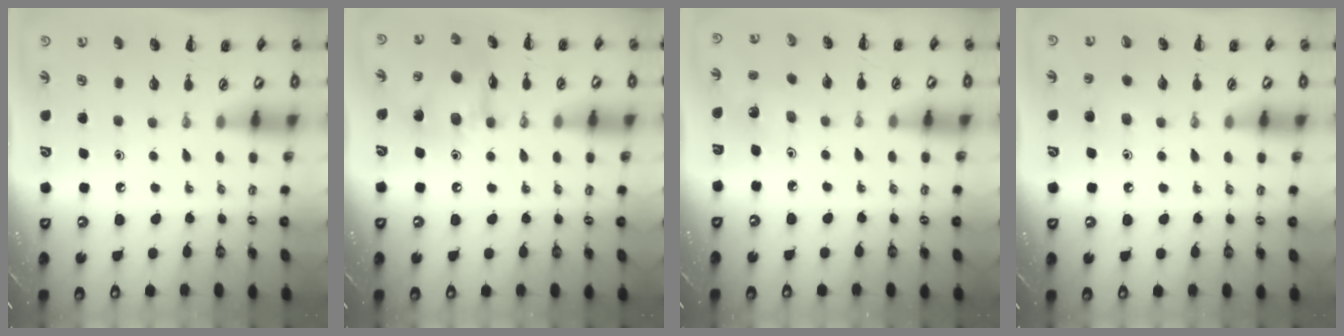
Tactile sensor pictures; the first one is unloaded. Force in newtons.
{"total": 13.6, "press": 13.5, "slide": 1.9}
{"total": 1.7, "press": 1.5, "slide": 0.7}
{"total": 6.0, "press": 5.5, "slide": 2.3}